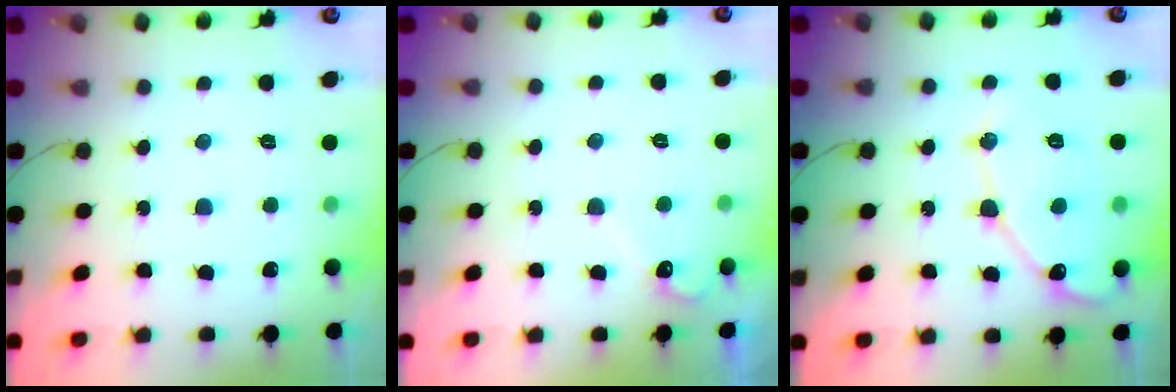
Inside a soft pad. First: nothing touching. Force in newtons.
{"total": 3.3, "press": 3.3, "slide": 0.1}
{"total": 12.8, "press": 12.8, "slide": 1.1}